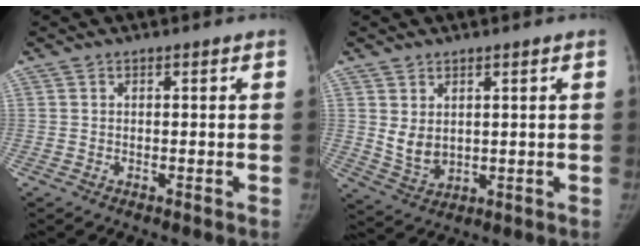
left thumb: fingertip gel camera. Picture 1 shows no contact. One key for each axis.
{"total": 4.9, "fx": 1.3, "fy": 3.4, "fz": 3.3, "tx": -0.047, "ty": -0.018, "tz": 0.039}